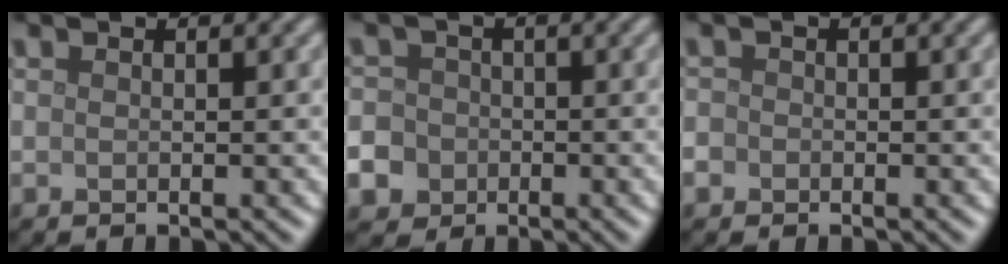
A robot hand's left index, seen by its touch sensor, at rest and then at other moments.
{"total": 10.4, "force": [-4.4, 9.1, 2.5], "torque": [-0.068, -0.022, -0.111]}
{"total": 1.3, "force": [-0.6, 1.1, 0.3], "torque": [0.004, -0.002, -0.010]}